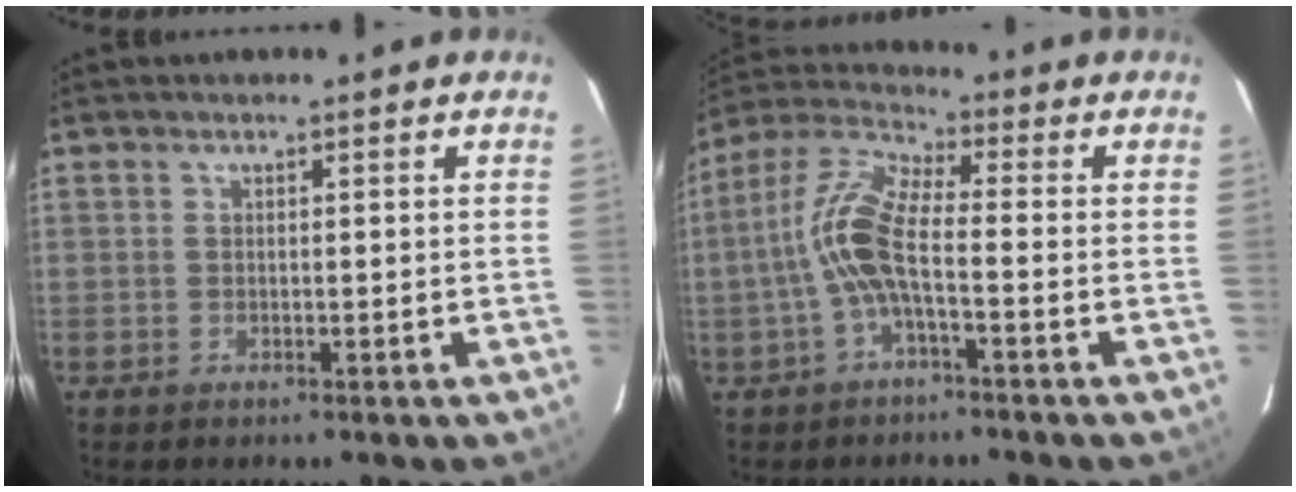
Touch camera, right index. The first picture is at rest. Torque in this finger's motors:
{"motor_torque": [0.72, -0.45, 0.72, 0.21]}